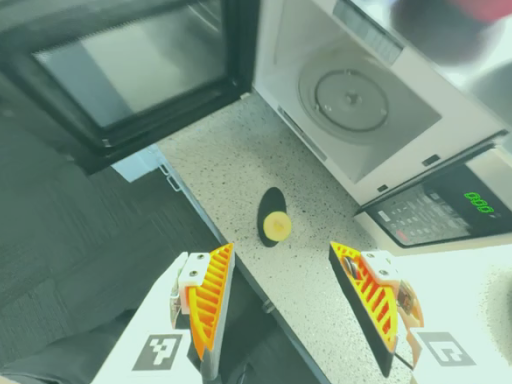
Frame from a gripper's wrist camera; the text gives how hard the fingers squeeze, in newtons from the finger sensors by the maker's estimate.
{"total": 0.0}